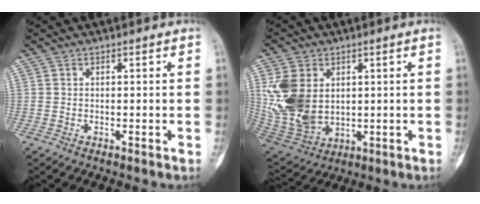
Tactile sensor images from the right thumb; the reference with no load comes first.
{"total": 14.4, "force": [2.5, 10.2, 9.8], "torque": [-0.191, -0.012, 0.070]}